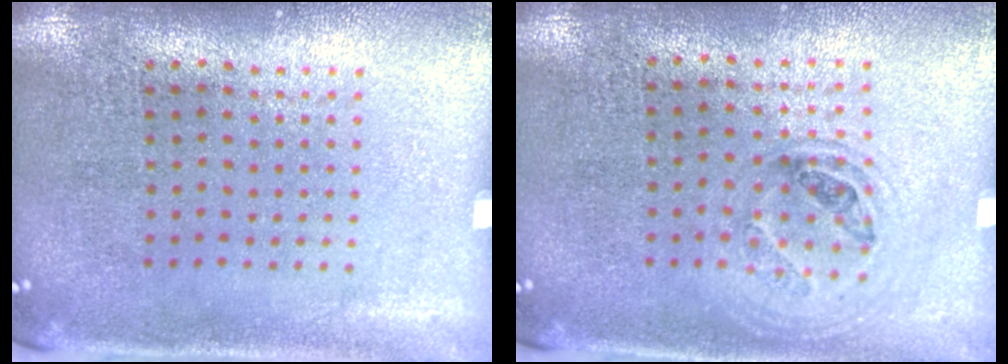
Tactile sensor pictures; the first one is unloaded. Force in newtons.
{"total": 1.0, "press": 0.9, "slide": 0.3}